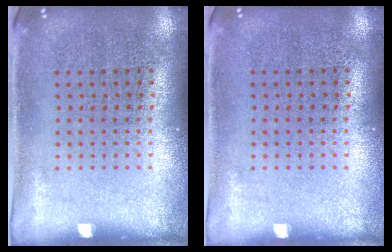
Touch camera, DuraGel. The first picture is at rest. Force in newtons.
{"total": 0.0}